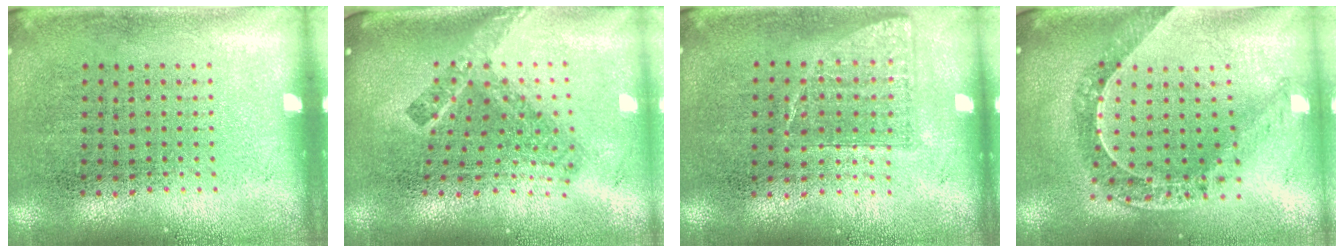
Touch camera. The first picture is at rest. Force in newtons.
{"total": 2.5, "press": 1.6, "slide": 1.9}
{"total": 0.8, "press": 0.7, "slide": 0.3}
{"total": 1.0, "press": 1.0, "slide": 0.1}